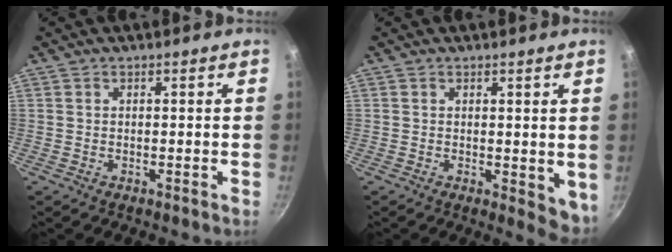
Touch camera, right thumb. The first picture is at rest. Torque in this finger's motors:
{"motor_torque": [-0.27, 0.53, -0.24, -0.03, 0.04]}